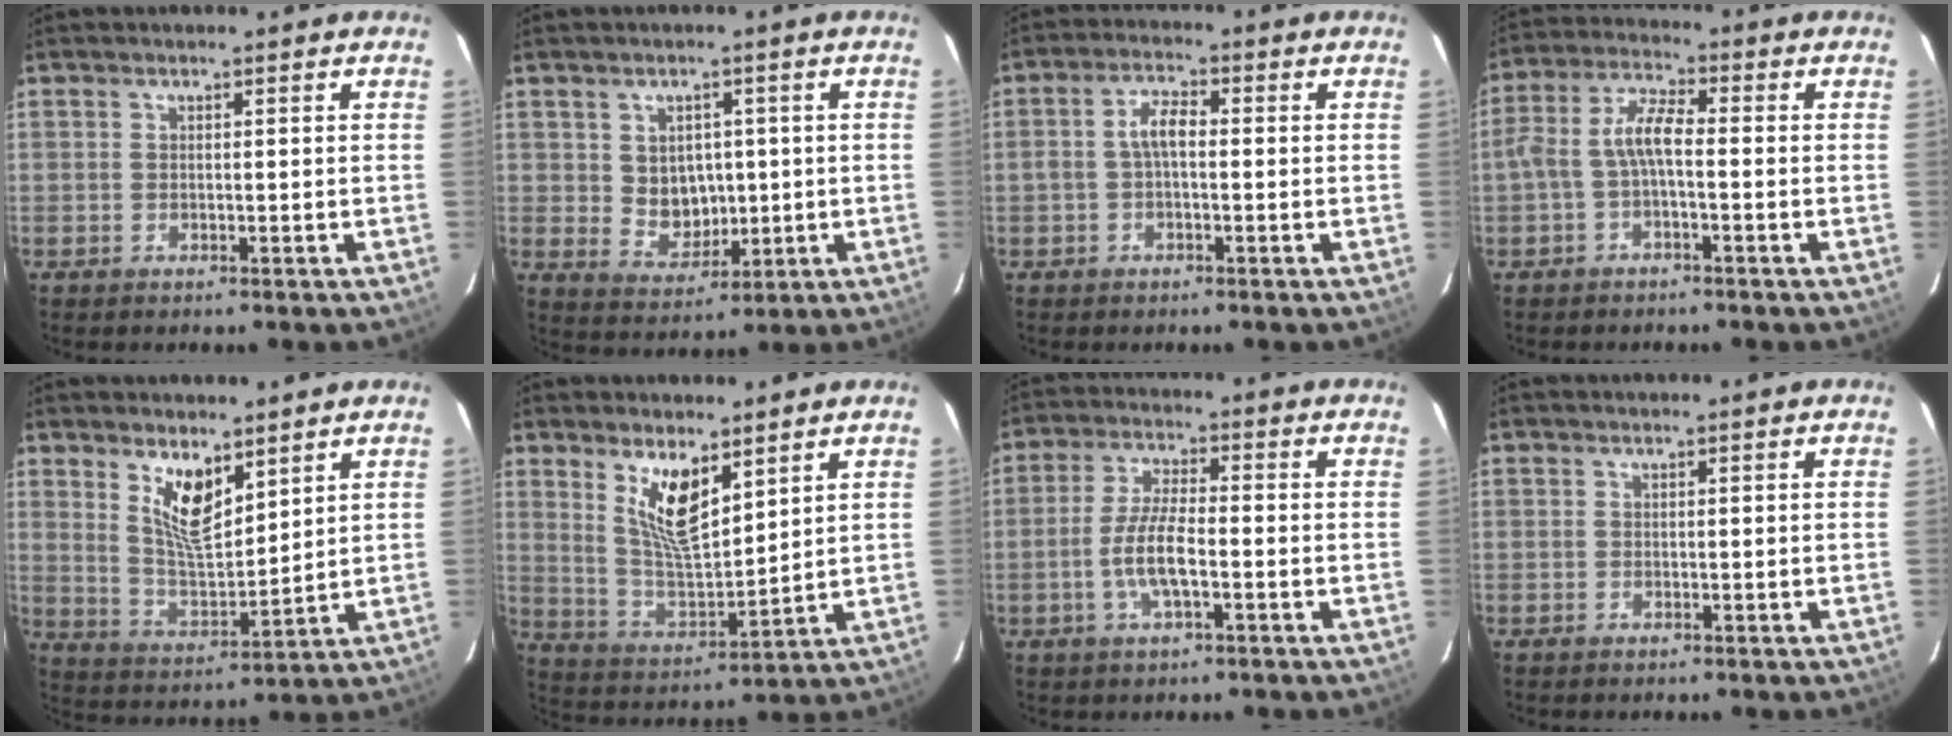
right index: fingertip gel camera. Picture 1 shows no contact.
{"total": 6.6, "force": [0.6, 5.7, 3.3], "torque": [-0.061, 0.004, 0.026]}
{"total": 3.8, "force": [-0.4, 1.7, 3.4], "torque": [-0.070, 0.014, -0.008]}
{"total": 5.6, "force": [-1.6, 1.8, 5.1], "torque": [-0.117, 0.019, -0.031]}
{"total": 9.0, "force": [5.4, 3.3, 6.3], "torque": [-0.112, -0.006, 0.111]}
{"total": 10.4, "force": [5.9, 3.6, 7.8], "torque": [-0.146, -0.005, 0.126]}
{"total": 7.3, "force": [-2.2, 1.7, 6.7], "torque": [-0.137, 0.002, -0.045]}
{"total": 0.0}